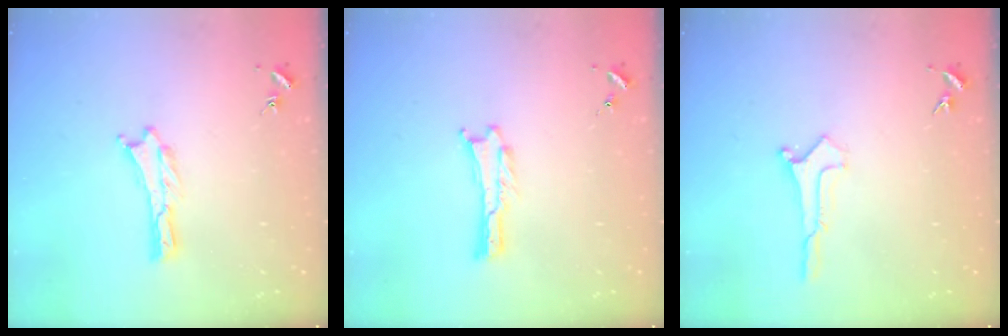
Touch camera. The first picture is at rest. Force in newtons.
{"total": 0.0}
{"total": 0.0}